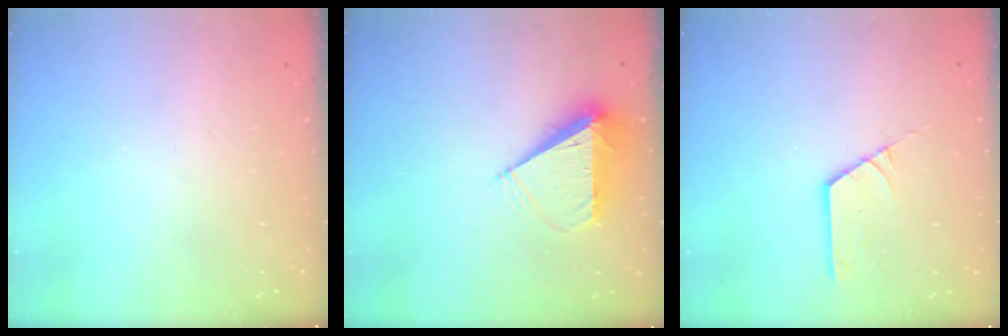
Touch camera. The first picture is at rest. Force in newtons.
{"total": 7.8, "press": 7.7, "slide": 1.2}
{"total": 2.4, "press": 2.3, "slide": 0.3}